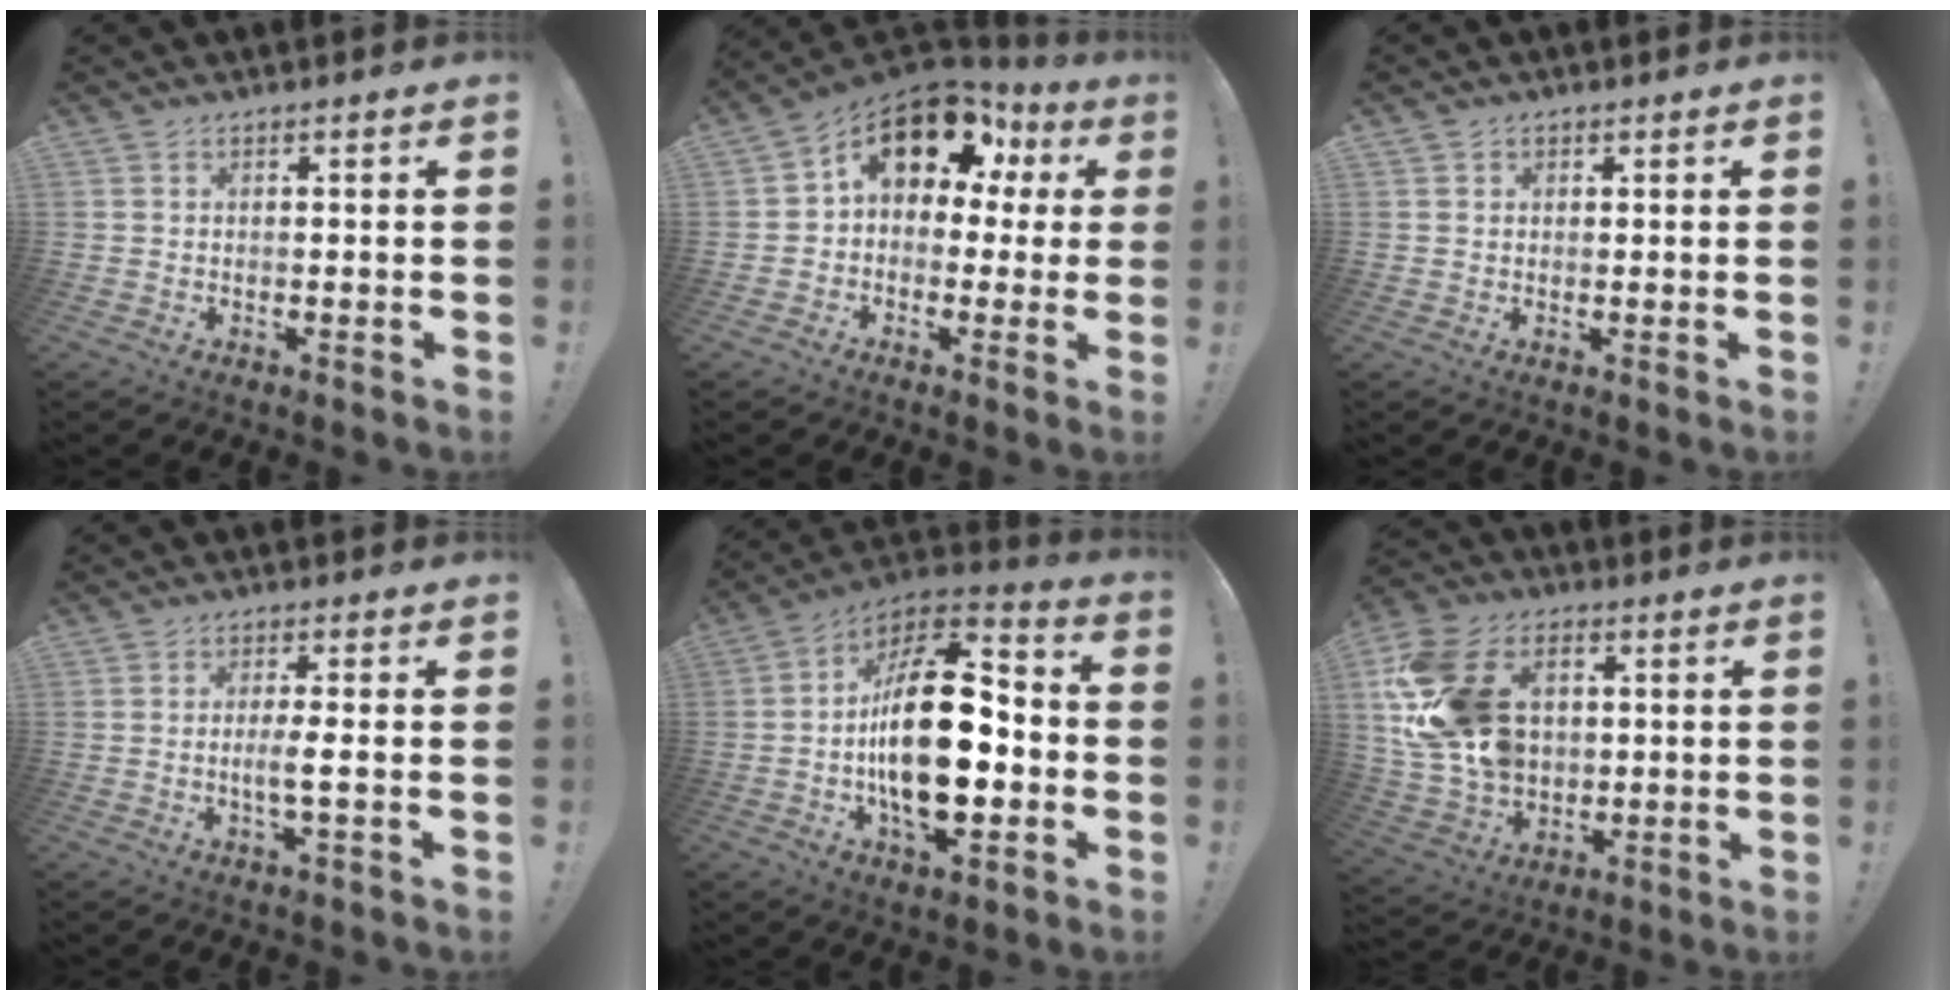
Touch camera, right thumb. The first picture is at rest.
{"total": 14.2, "force": [6.7, 8.3, 9.4], "torque": [-0.137, -0.032, 0.120]}
{"total": 0.9, "force": [0.5, 0.8, 0.1], "torque": [0.003, -0.002, 0.008]}
{"total": 4.3, "force": [-0.8, 0.3, 4.2], "torque": [-0.076, -0.001, -0.016]}
{"total": 24.8, "force": [-2.9, 12.4, 21.3], "torque": [-0.378, 0.014, -0.045]}
{"total": 21.6, "force": [4.8, 15.9, 13.9], "torque": [-0.255, -0.014, 0.096]}